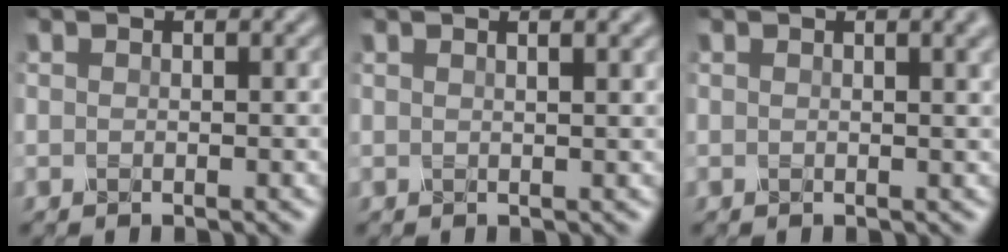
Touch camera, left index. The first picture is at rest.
{"total": 2.1, "force": [1.3, 0.5, 1.5], "torque": [-0.010, 0.008, 0.009]}
{"total": 2.5, "force": [1.4, 0.7, 1.9], "torque": [-0.025, 0.007, 0.024]}